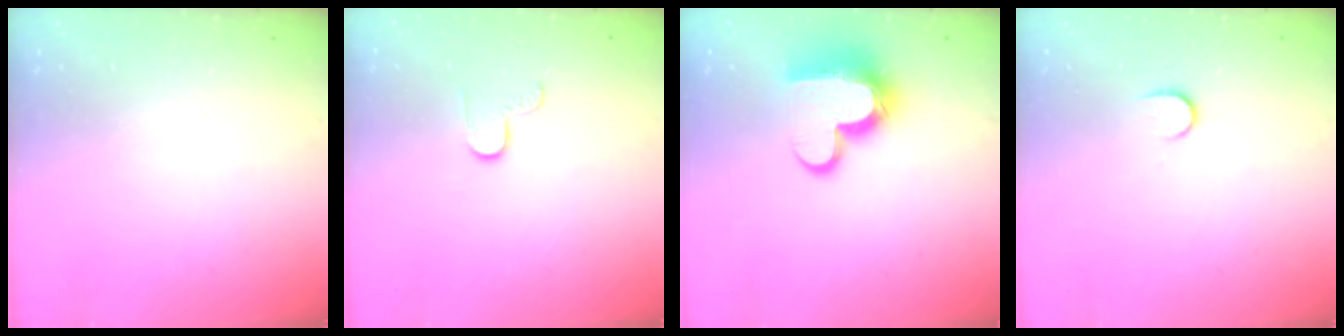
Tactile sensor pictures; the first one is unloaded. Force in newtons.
{"total": 3.3, "press": 3.3, "slide": 0.4}
{"total": 14.5, "press": 14.5, "slide": 1.3}
{"total": 5.2, "press": 5.2, "slide": 0.5}